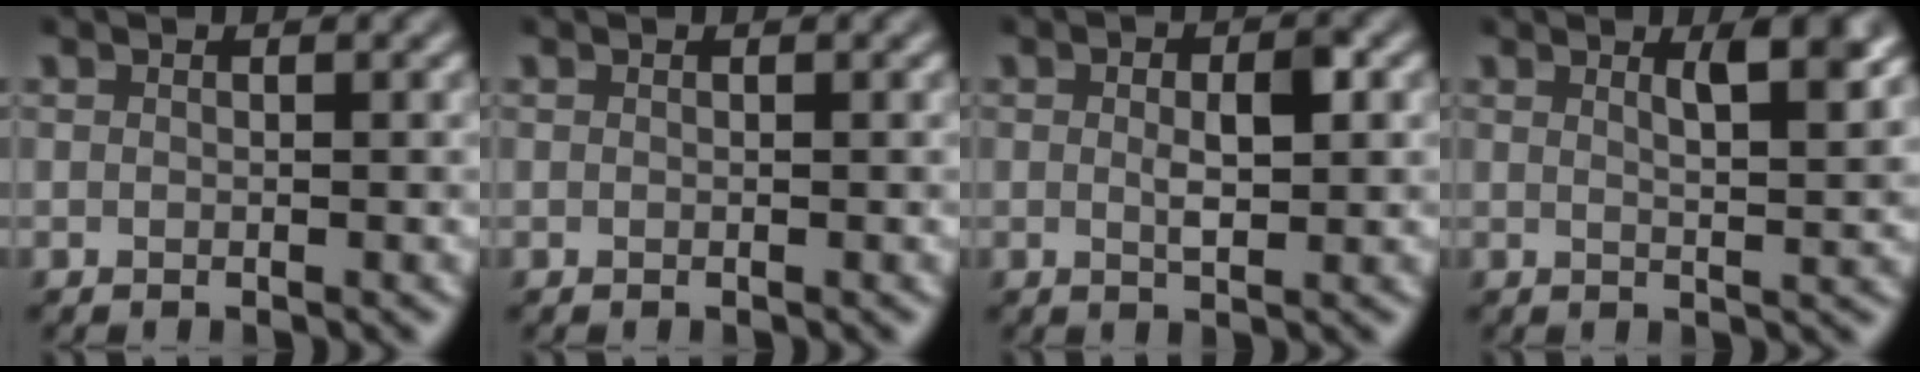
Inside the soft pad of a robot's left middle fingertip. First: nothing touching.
{"total": 0.0}
{"total": 2.9, "force": [0.2, 1.2, 2.6], "torque": [-0.044, 0.000, 0.002]}
{"total": 3.6, "force": [1.8, 1.0, 3.0], "torque": [-0.032, -0.002, 0.025]}